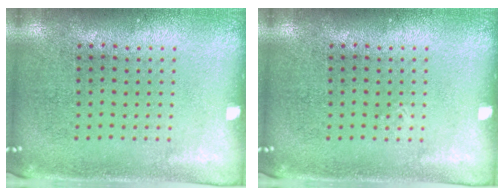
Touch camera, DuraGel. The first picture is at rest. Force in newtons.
{"total": 0.0}